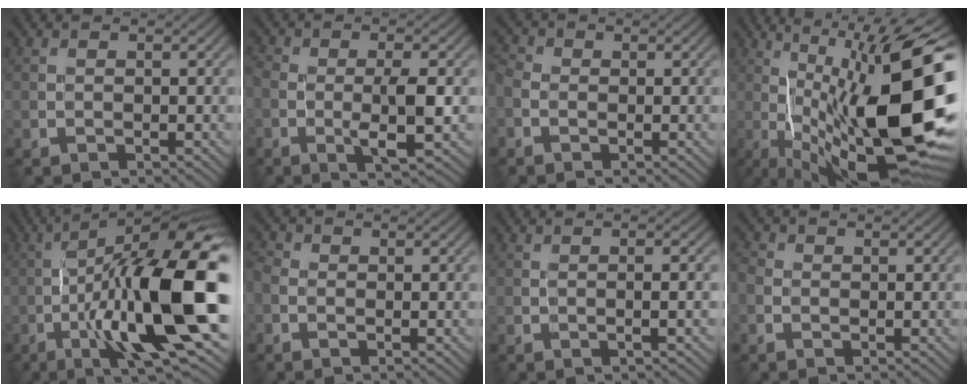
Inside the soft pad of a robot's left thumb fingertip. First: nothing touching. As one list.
[{"total": 5.7, "force": [-1.5, 1.9, 5.2], "torque": [-0.097, -0.001, -0.026]}, {"total": 2.5, "force": [-0.8, 1.7, 1.6], "torque": [-0.039, 0.001, -0.023]}, {"total": 19.4, "force": [-1.6, 6.6, 18.2], "torque": [-0.272, 0.016, -0.025]}, {"total": 17.4, "force": [-3.8, 4.5, 16.3], "torque": [-0.265, 0.016, -0.064]}, {"total": 2.0, "force": [-0.6, 1.4, 1.3], "torque": [-0.030, 0.001, -0.020]}, {"total": 2.5, "force": [-0.2, 0.6, 2.4], "torque": [-0.033, 0.006, -0.008]}, {"total": 1.6, "force": [-0.5, 1.2, 0.9], "torque": [-0.021, -0.002, -0.013]}]